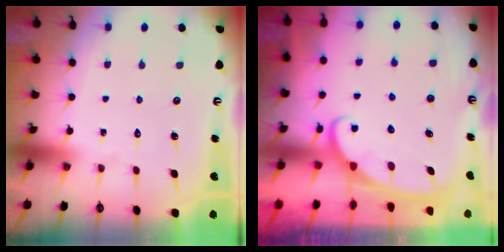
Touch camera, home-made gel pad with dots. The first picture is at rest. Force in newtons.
{"total": 2.3, "press": 2.3, "slide": 0.4}